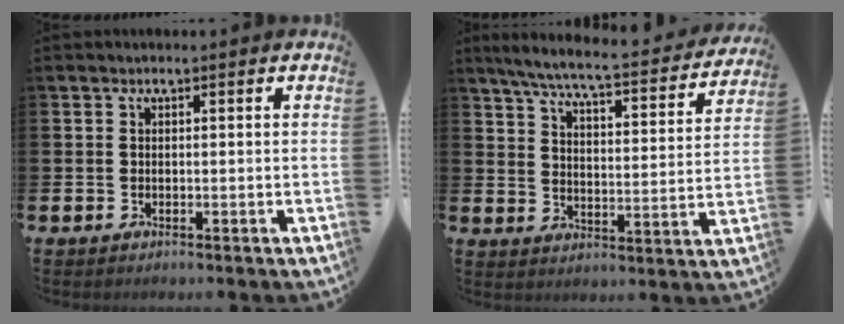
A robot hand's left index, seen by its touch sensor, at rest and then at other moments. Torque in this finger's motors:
{"motor_torque": [1.01, -1.13, 0.62, 0.10]}